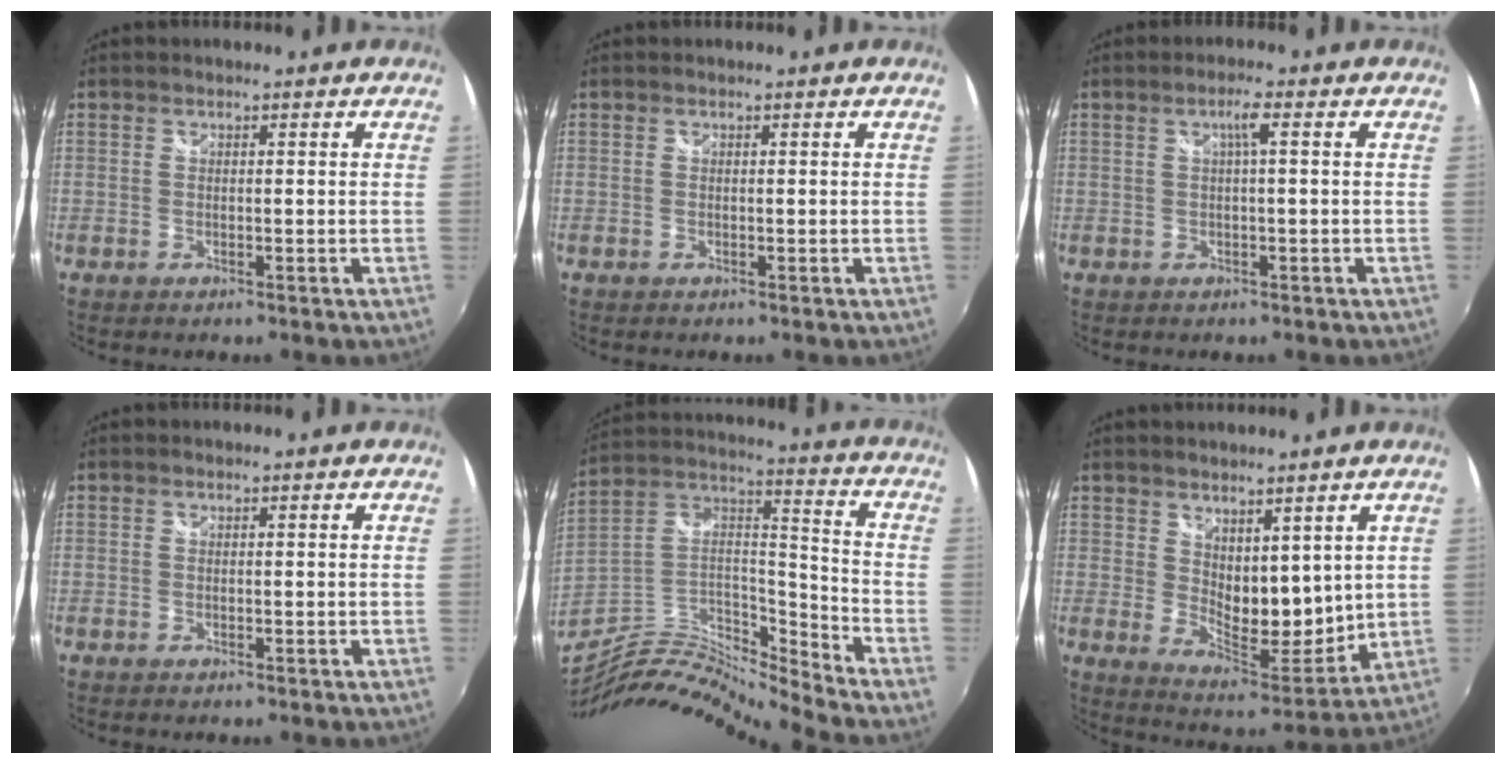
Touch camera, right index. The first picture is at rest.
{"total": 0.0}
{"total": 2.3, "force": [0.4, -0.2, 2.2], "torque": [-0.041, 0.005, 0.007]}
{"total": 0.0}
{"total": 15.9, "force": [-15.1, 0.0, 5.2], "torque": [-0.100, 0.013, -0.297]}
{"total": 10.2, "force": [5.0, 5.7, 6.8], "torque": [-0.095, -0.018, 0.099]}